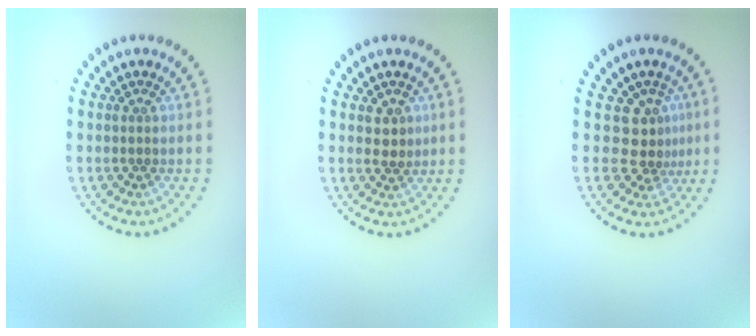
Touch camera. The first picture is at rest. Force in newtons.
{"total": 1.8, "press": 1.7, "slide": 0.5}
{"total": 2.9, "press": 1.9, "slide": 2.2}